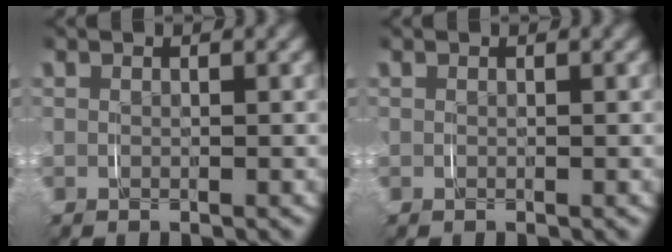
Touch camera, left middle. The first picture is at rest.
{"total": 0.0}